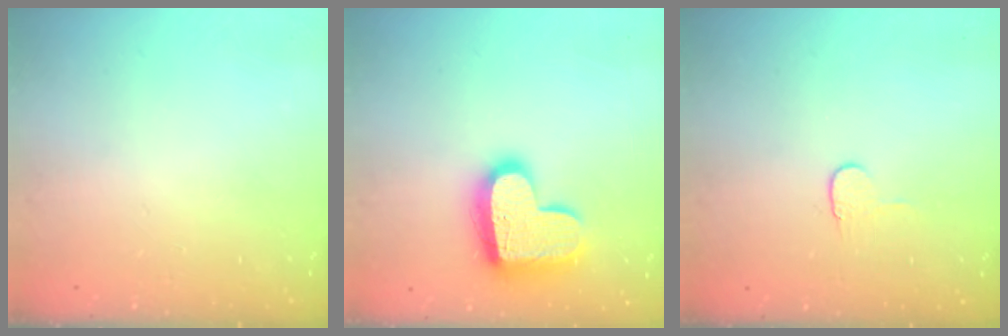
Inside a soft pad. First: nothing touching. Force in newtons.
{"total": 17.2, "press": 17.1, "slide": 1.3}
{"total": 5.0, "press": 4.9, "slide": 0.4}